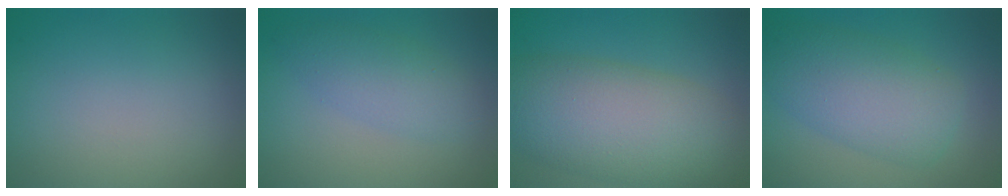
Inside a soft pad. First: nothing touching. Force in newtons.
{"total": 3.4, "press": 3.4, "slide": 0.1}
{"total": 9.7, "press": 9.7, "slide": 0.5}
{"total": 6.7, "press": 6.7, "slide": 0.2}